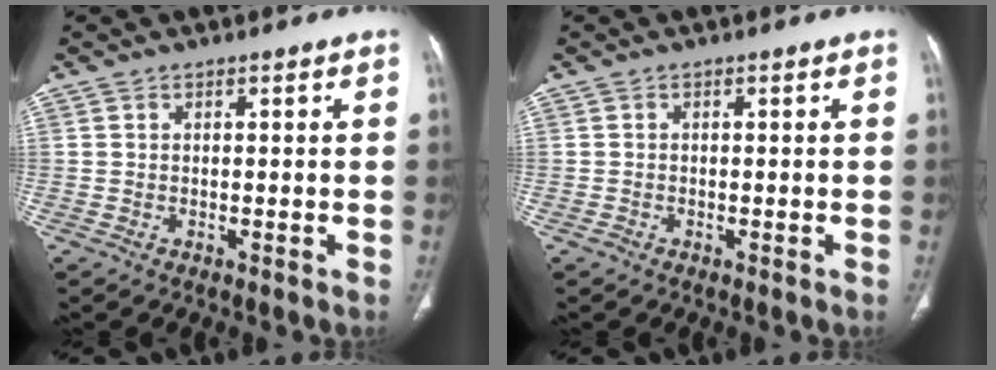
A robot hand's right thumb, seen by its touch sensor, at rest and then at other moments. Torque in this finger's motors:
{"motor_torque": [-0.16, 0.04, -0.23, 0.08, -0.02]}